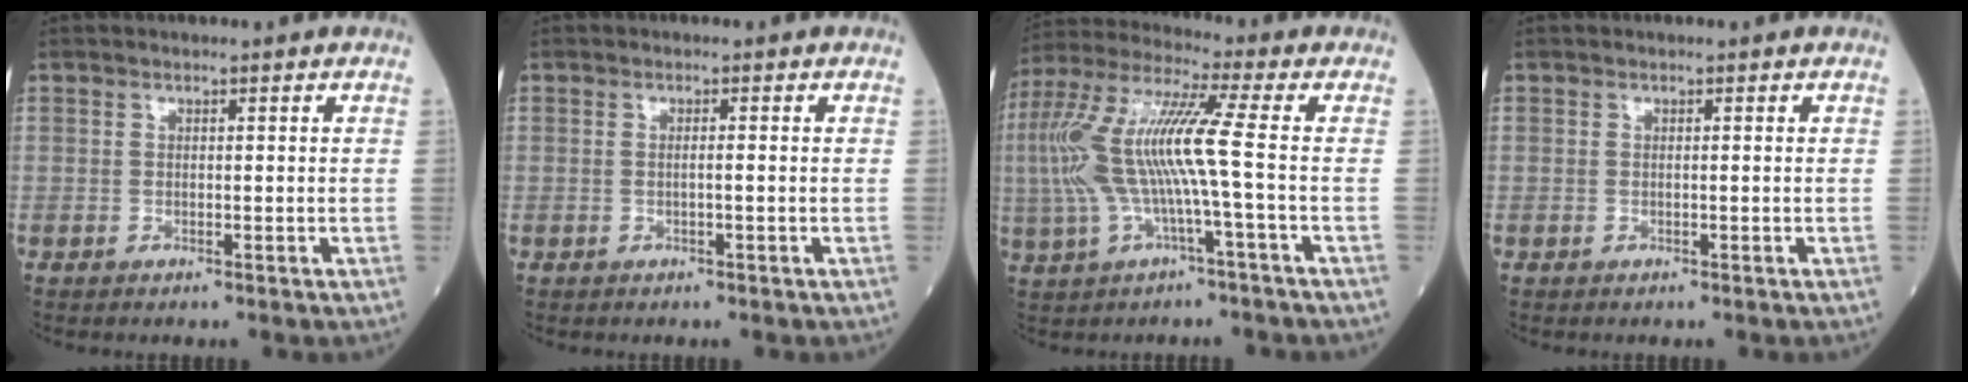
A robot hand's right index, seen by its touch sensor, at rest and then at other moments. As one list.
[{"total": 0.8, "force": [0.0, -0.1, 0.8], "torque": [-0.016, 0.001, 0.002]}, {"total": 12.7, "force": [-0.8, 0.3, 12.7], "torque": [-0.277, 0.024, -0.019]}, {"total": 0.0}]